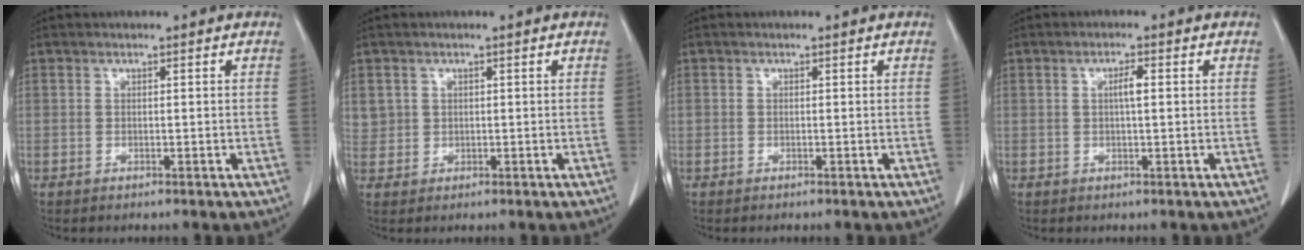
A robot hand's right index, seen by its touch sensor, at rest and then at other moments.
{"total": 2.5, "force": [1.0, 2.3, 0.1], "torque": [0.018, 0.005, 0.018]}
{"total": 0.0}
{"total": 2.1, "force": [0.3, 0.2, 2.0], "torque": [-0.037, 0.003, 0.004]}